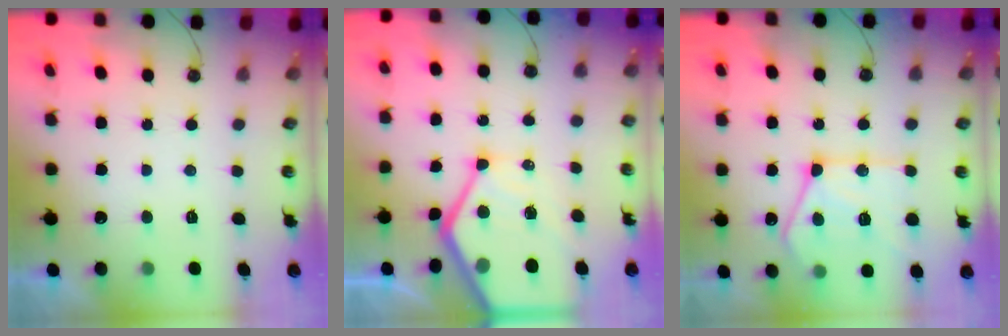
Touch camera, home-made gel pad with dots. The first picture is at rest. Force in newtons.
{"total": 19.8, "press": 19.7, "slide": 2.1}
{"total": 17.6, "press": 17.5, "slide": 1.7}